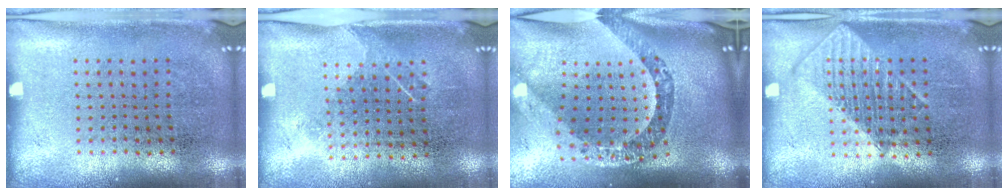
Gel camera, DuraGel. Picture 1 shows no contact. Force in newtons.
{"total": 1.2, "press": 0.9, "slide": 0.7}
{"total": 3.8, "press": 2.6, "slide": 2.8}
{"total": 1.2, "press": 1.2, "slide": 0.2}